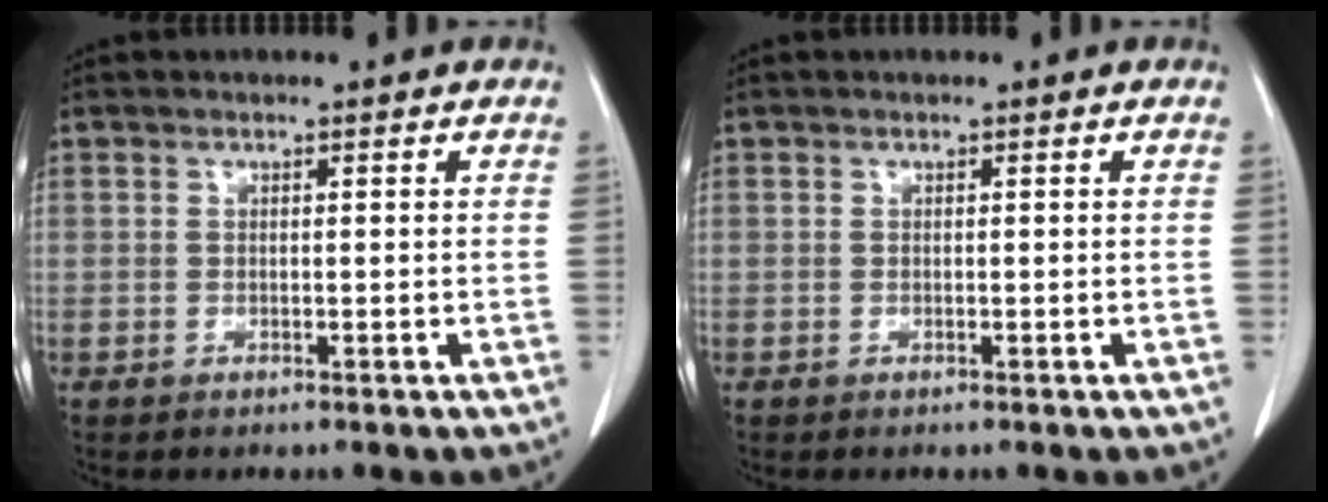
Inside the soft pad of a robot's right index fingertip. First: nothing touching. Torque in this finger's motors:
{"motor_torque": [0.00, 0.00, 0.00, 0.00]}